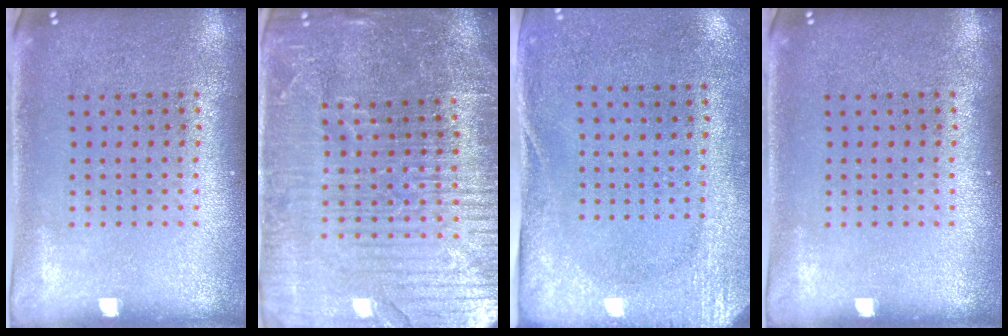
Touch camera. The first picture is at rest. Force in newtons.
{"total": 5.3, "press": 4.8, "slide": 2.3}
{"total": 2.8, "press": 2.2, "slide": 1.7}
{"total": 0.0}